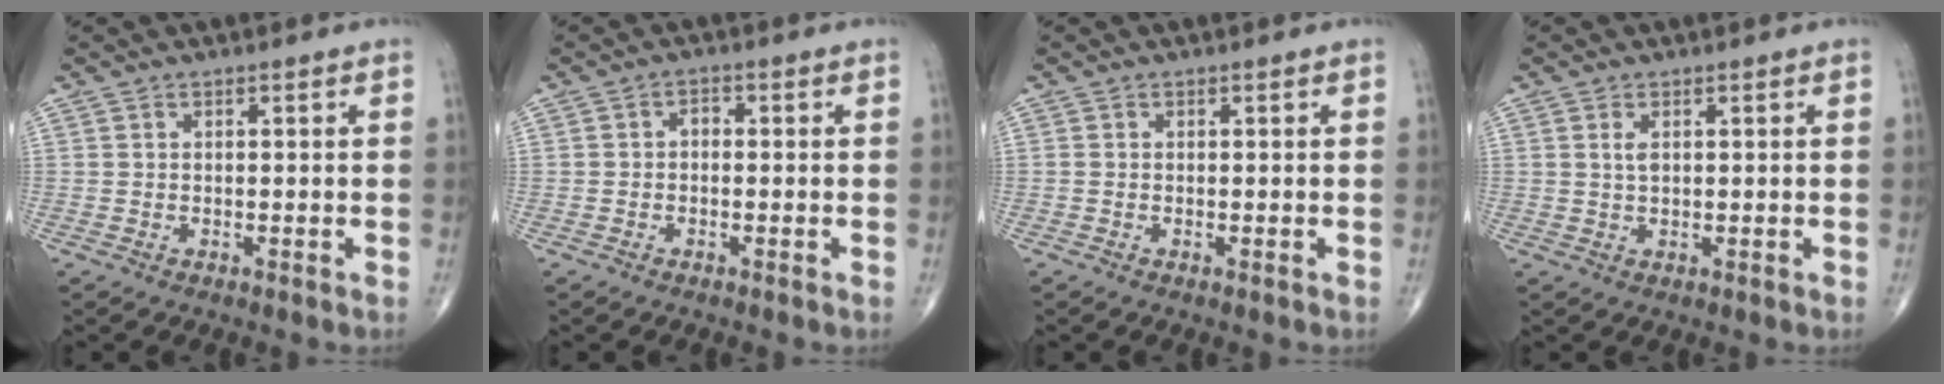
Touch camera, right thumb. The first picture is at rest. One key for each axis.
{"total": 1.6, "fx": -0.3, "fy": 1.2, "fz": 1.1, "tx": -0.010, "ty": 0.010, "tz": -0.010}
{"total": 0.0}
{"total": 1.8, "fx": 0.6, "fy": 0.9, "fz": 1.5, "tx": -0.029, "ty": 0.000, "tz": 0.014}